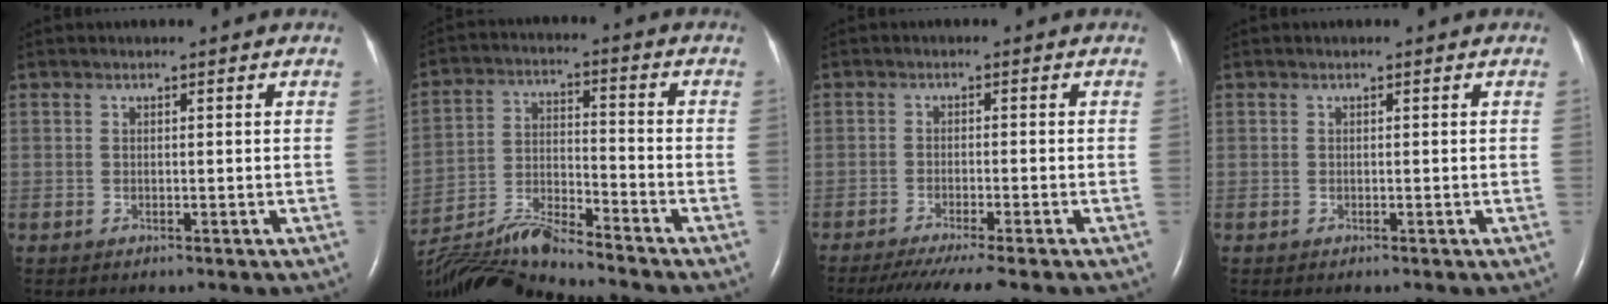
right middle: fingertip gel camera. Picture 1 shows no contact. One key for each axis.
{"total": 12.6, "fx": -11.7, "fy": -0.4, "fz": 4.6, "tx": -0.098, "ty": 0.001, "tz": -0.220}
{"total": 8.5, "fx": -7.0, "fy": -0.4, "fz": 4.7, "tx": -0.061, "ty": -0.024, "tz": -0.109}
{"total": 0.0}